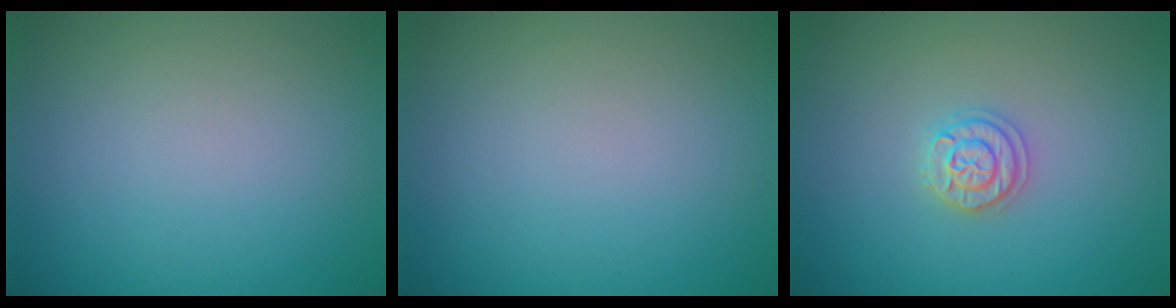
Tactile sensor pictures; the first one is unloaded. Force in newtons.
{"total": 0.0}
{"total": 2.0, "press": 1.9, "slide": 0.3}